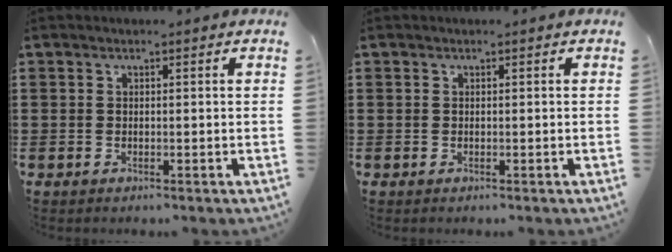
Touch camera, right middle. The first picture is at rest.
{"total": 0.0}